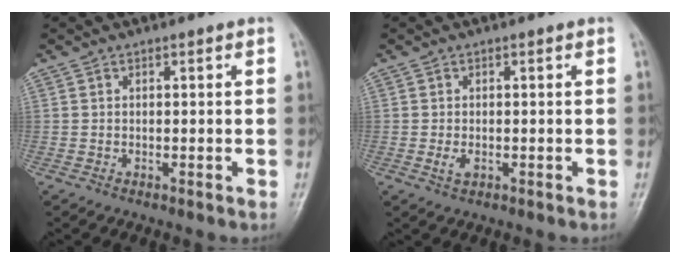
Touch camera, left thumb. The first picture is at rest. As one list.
[{"total": 1.7, "force": [-0.1, 0.9, 1.5], "torque": [-0.027, -0.002, 0.002]}]